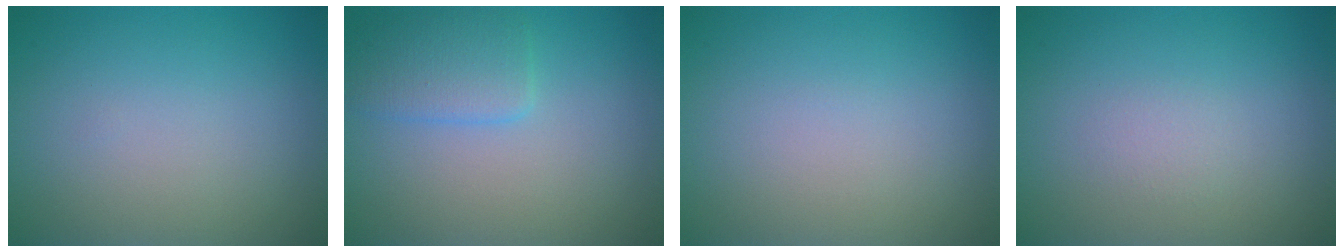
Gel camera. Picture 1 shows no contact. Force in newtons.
{"total": 2.8, "press": 2.8, "slide": 0.1}
{"total": 0.0}
{"total": 0.9, "press": 0.8, "slide": 0.1}